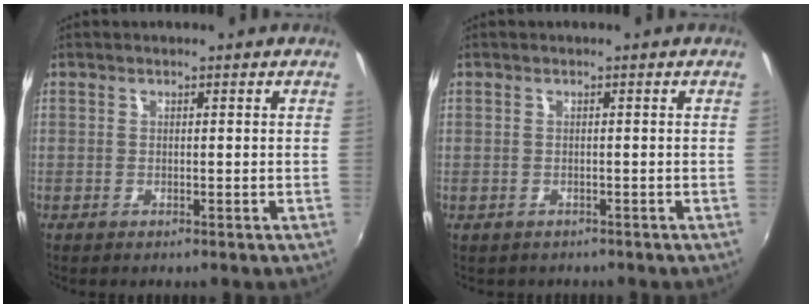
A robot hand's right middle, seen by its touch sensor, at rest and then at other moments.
{"total": 1.5, "force": [-0.7, 1.3, 0.0], "torque": [-0.005, -0.001, -0.008]}